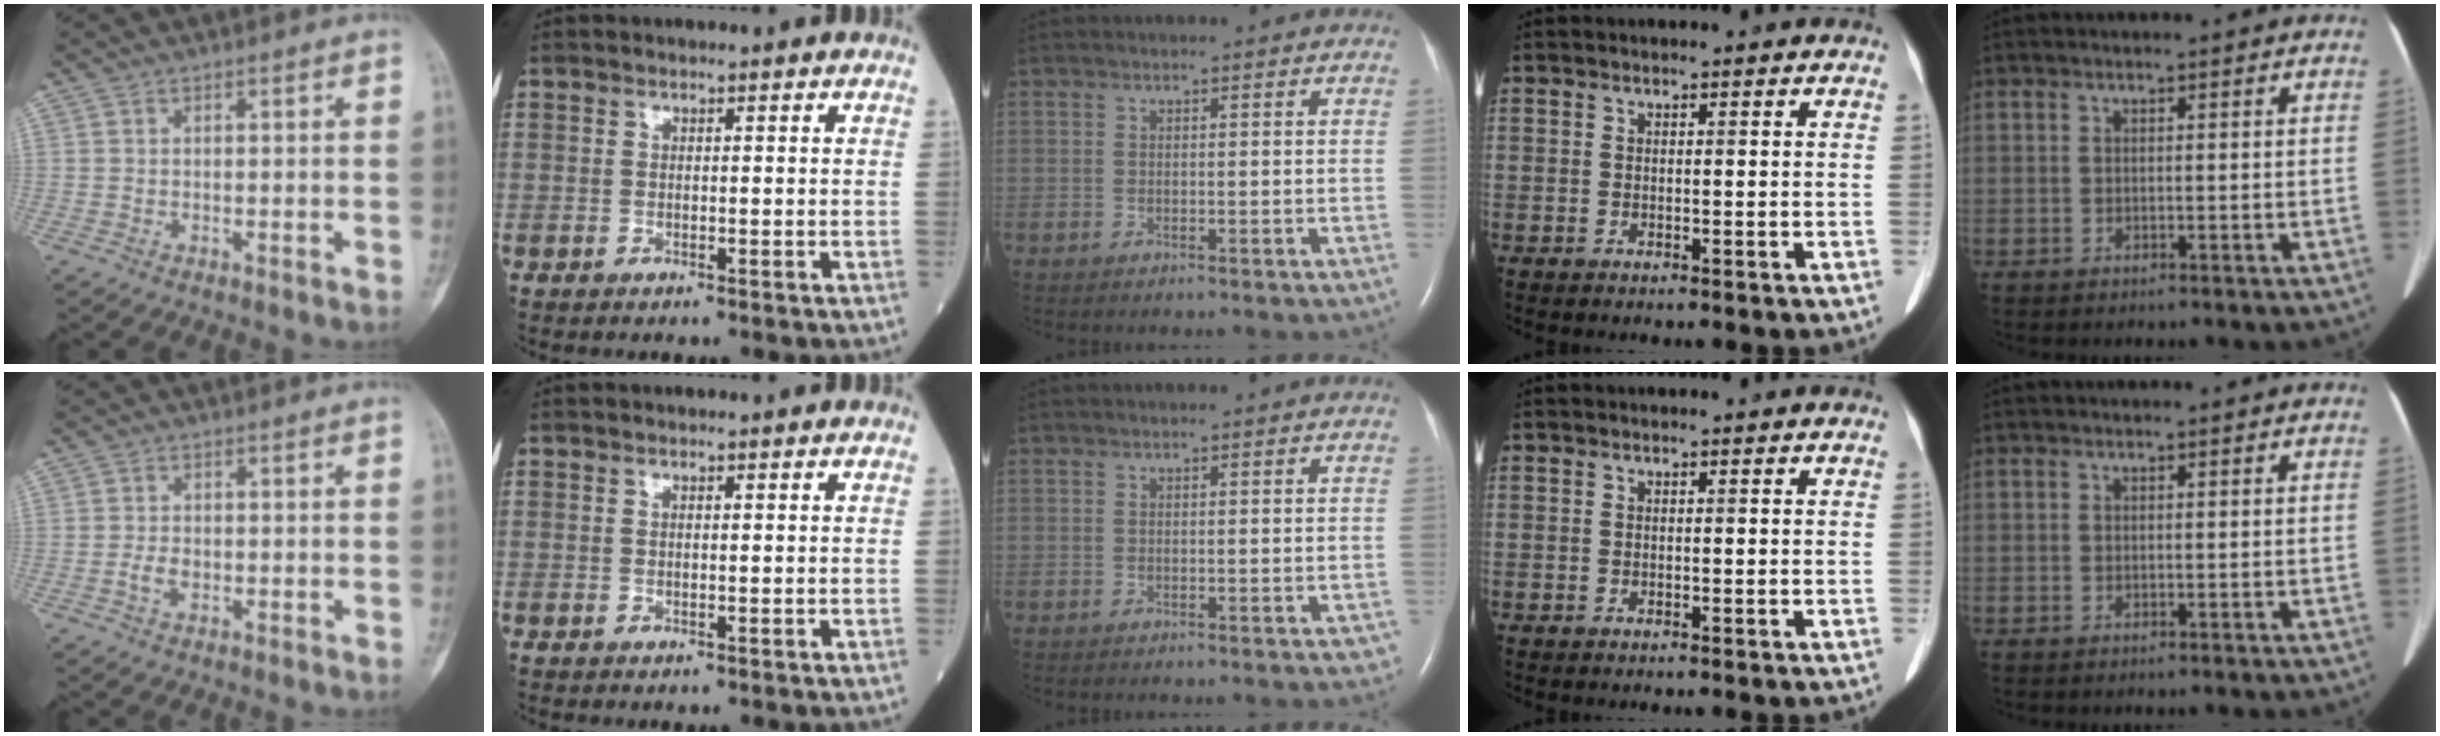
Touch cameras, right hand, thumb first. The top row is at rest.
{"thumb": {"total": 2.3, "force": [-0.5, 1.5, 1.6], "torque": [-0.031, 0.004, -0.010]}, "middle": {"total": 1.6, "force": [-1.2, 0.7, 0.8], "torque": [0.004, 0.001, -0.010]}}